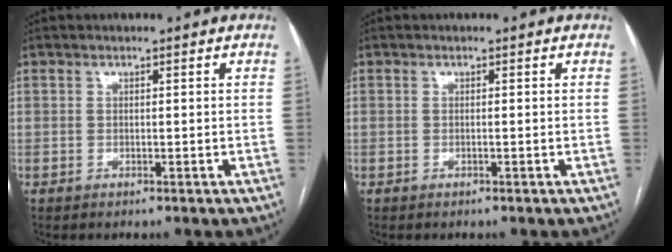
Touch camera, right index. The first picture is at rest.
{"total": 0.0}